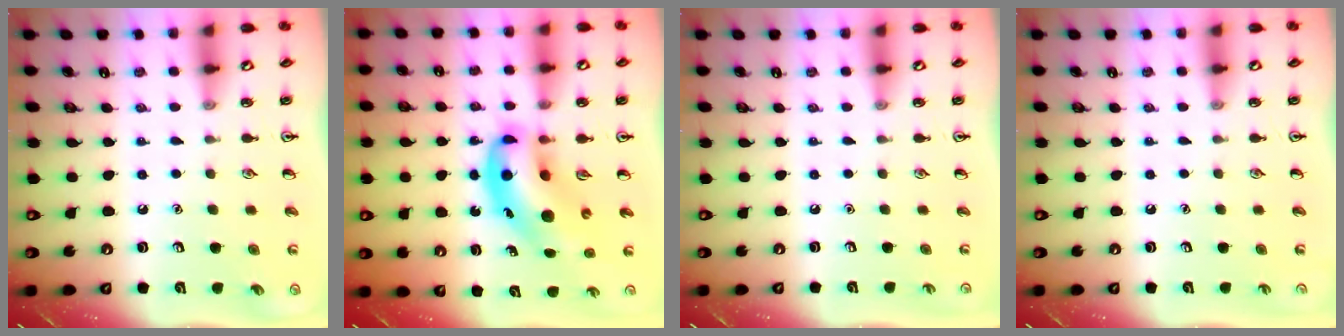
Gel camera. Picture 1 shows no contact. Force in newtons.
{"total": 12.7, "press": 12.3, "slide": 3.3}
{"total": 0.0}
{"total": 0.0}